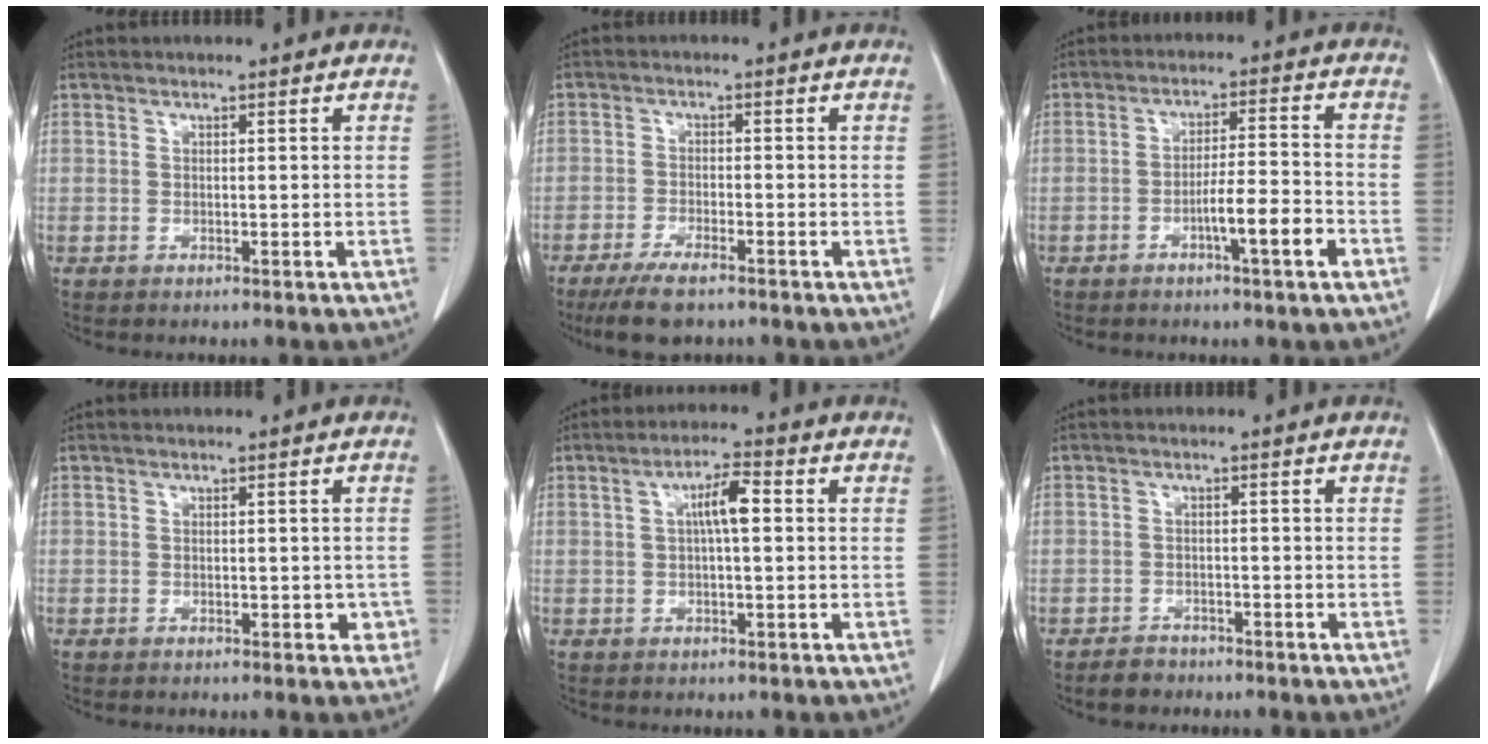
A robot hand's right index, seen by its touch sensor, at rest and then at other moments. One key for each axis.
{"total": 6.2, "fx": -4.7, "fy": 1.4, "fz": 3.8, "tx": -0.070, "ty": -0.012, "tz": -0.082}
{"total": 6.8, "fx": -3.0, "fy": 0.2, "fz": 6.1, "tx": -0.096, "ty": 0.004, "tz": -0.051}
{"total": 2.6, "fx": -0.5, "fy": 1.5, "fz": 2.0, "tx": -0.013, "ty": 0.008, "tz": -0.003}
{"total": 5.1, "fx": 0.9, "fy": 1.0, "fz": 4.9, "tx": -0.085, "ty": 0.013, "tz": 0.012}
{"total": 2.4, "fx": -1.8, "fy": 1.5, "fz": 0.1, "tx": -0.005, "ty": 0.005, "tz": -0.032}